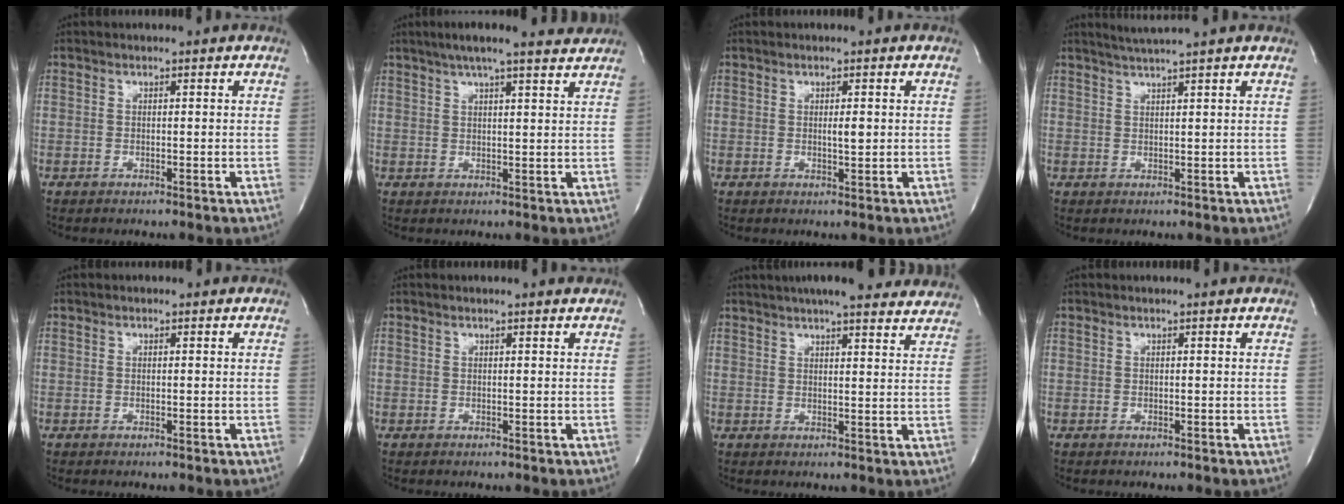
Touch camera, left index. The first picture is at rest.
{"total": 10.7, "force": [9.1, 0.8, 5.5], "torque": [-0.092, 0.014, 0.114]}
{"total": 1.4, "force": [0.0, 0.2, 1.4], "torque": [-0.029, -0.008, 0.001]}
{"total": 3.9, "force": [3.3, -1.2, 1.7], "torque": [-0.028, 0.003, 0.055]}
{"total": 0.0}
{"total": 2.0, "force": [1.9, -0.1, 0.6], "torque": [-0.016, 0.001, 0.017]}
{"total": 19.4, "force": [17.1, 2.9, 8.6], "torque": [-0.126, 0.025, 0.213]}
{"total": 0.6, "force": [0.5, -0.1, 0.2], "torque": [-0.007, 0.001, 0.007]}